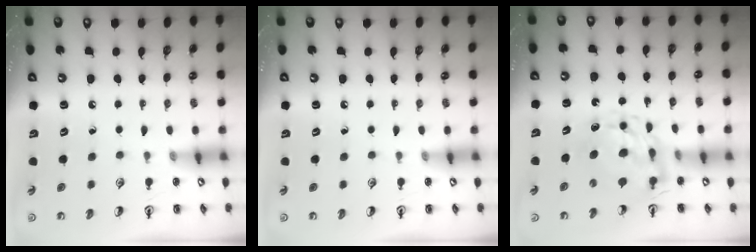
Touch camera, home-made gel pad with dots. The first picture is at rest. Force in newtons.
{"total": 0.0}
{"total": 9.6, "press": 9.6, "slide": 1.0}